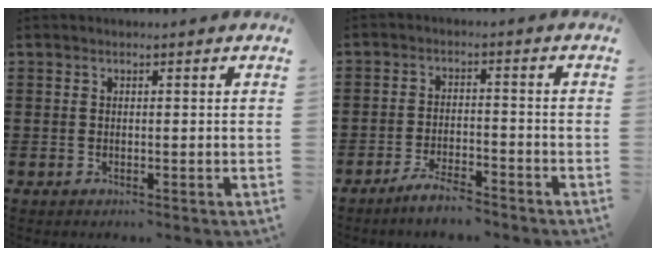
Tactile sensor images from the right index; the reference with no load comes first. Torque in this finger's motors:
{"motor_torque": [0.51, 0.67, -0.44, -0.12]}